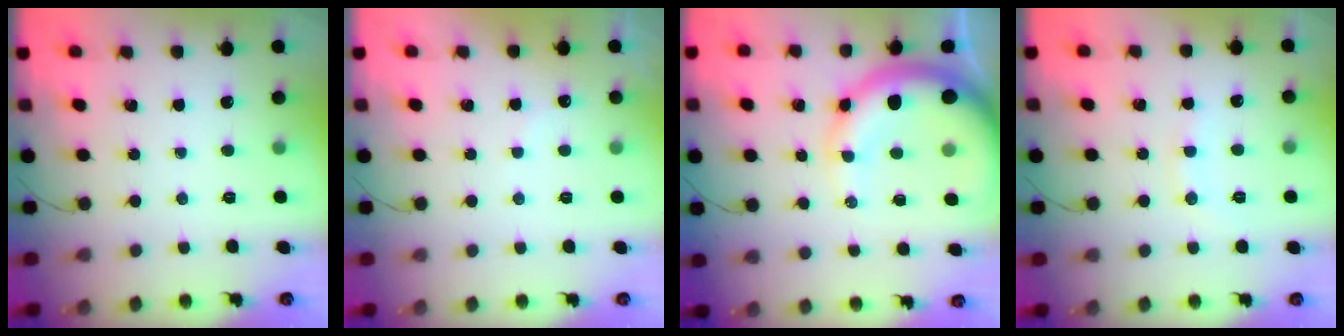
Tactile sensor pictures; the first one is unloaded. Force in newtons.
{"total": 5.2, "press": 5.1, "slide": 0.8}
{"total": 15.3, "press": 14.9, "slide": 3.2}
{"total": 7.3, "press": 7.2, "slide": 1.4}